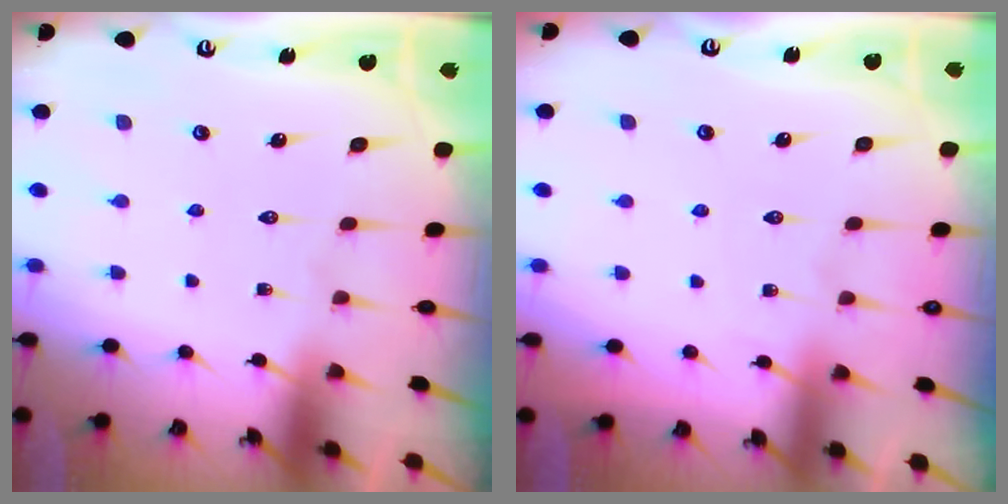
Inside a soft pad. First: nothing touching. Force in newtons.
{"total": 4.8, "press": 4.7, "slide": 0.5}